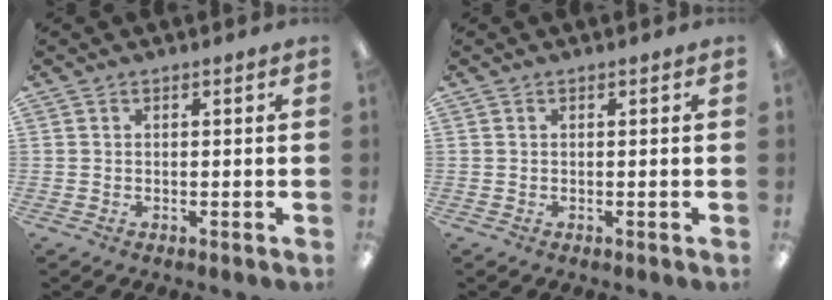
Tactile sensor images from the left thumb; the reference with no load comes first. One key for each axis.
{"total": 0.0}